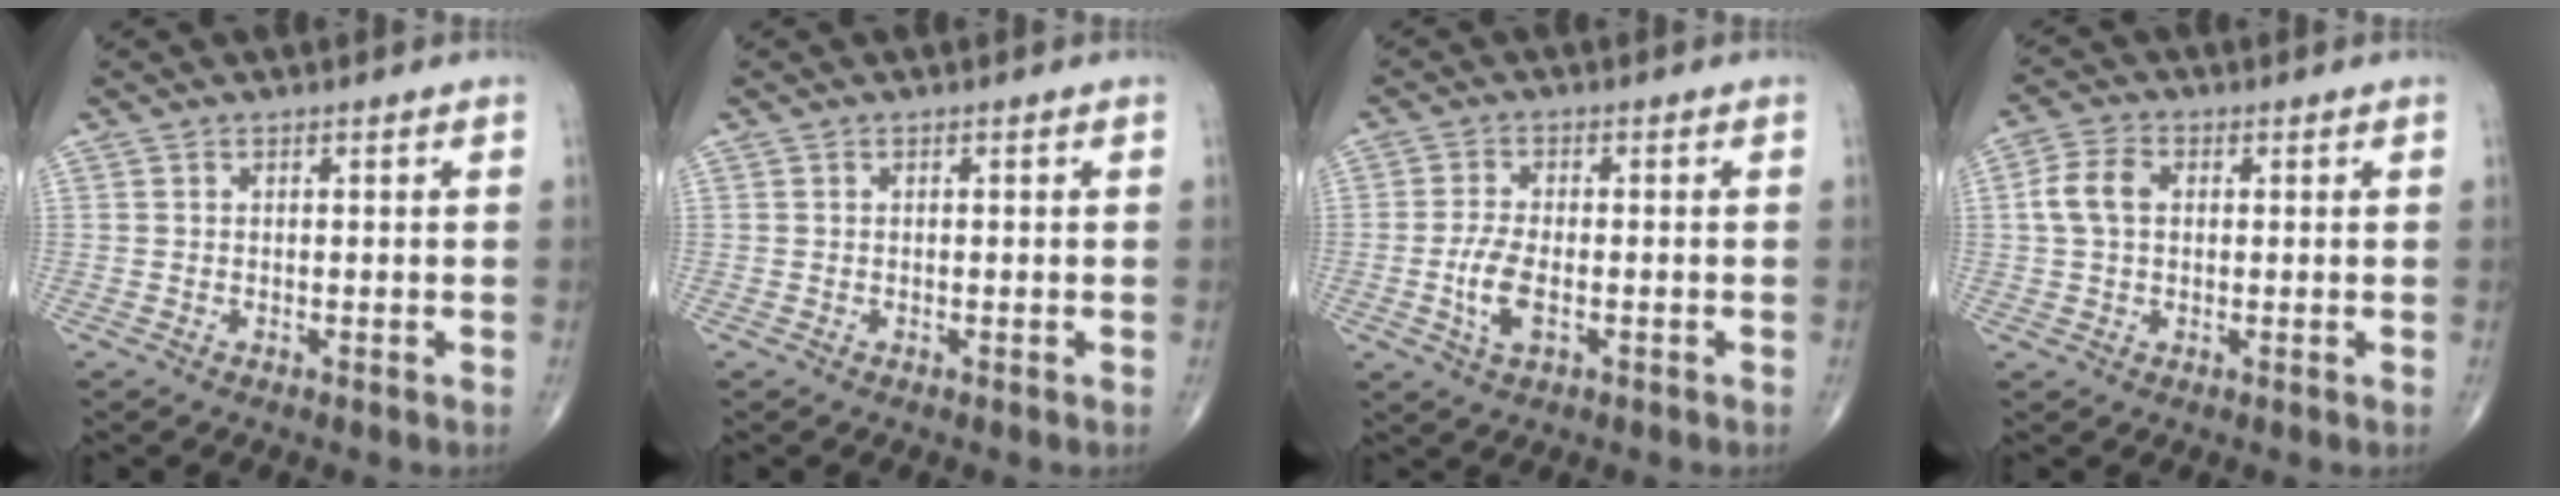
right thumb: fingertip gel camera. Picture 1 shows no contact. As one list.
[{"total": 0.0}, {"total": 5.9, "force": [-1.5, 2.8, 5.0], "torque": [-0.107, 0.002, -0.027]}, {"total": 6.1, "force": [0.8, 4.2, 4.3], "torque": [-0.089, 0.015, 0.011]}]